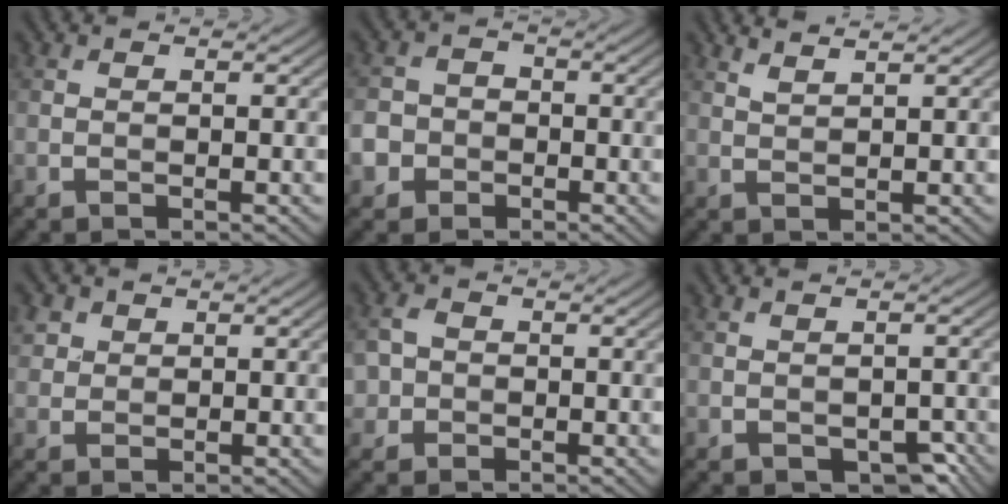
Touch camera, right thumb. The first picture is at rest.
{"total": 4.9, "force": [-2.2, 4.2, 1.3], "torque": [-0.030, -0.005, -0.059]}
{"total": 2.5, "force": [2.0, 0.3, 1.3], "torque": [-0.020, 0.005, 0.033]}
{"total": 2.4, "force": [1.2, 2.0, 0.7], "torque": [-0.026, -0.005, 0.034]}
{"total": 2.8, "force": [-0.7, 2.5, 1.0], "torque": [-0.023, 0.000, -0.016]}
{"total": 3.2, "force": [-1.6, 1.8, 2.1], "torque": [-0.035, -0.010, -0.015]}